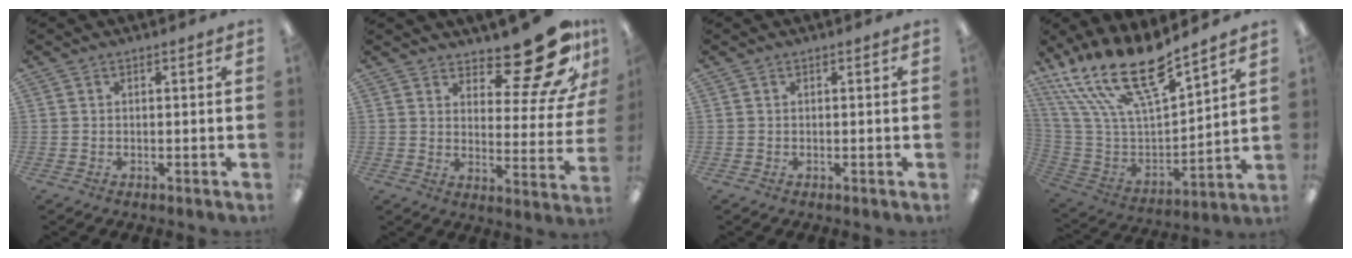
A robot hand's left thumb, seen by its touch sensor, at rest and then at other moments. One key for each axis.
{"total": 17.7, "fx": 13.5, "fy": 6.0, "fz": 9.7, "tx": -0.119, "ty": -0.104, "tz": 0.221}
{"total": 0.0}
{"total": 22.4, "fx": 17.0, "fy": 6.5, "fz": 13.0, "tx": -0.262, "ty": -0.112, "tz": 0.299}